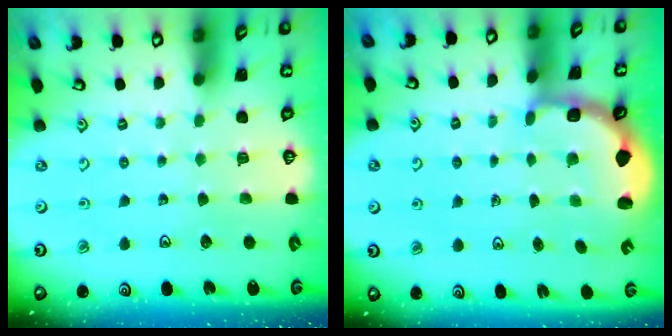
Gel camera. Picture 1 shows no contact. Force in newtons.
{"total": 2.6, "press": 2.3, "slide": 1.3}